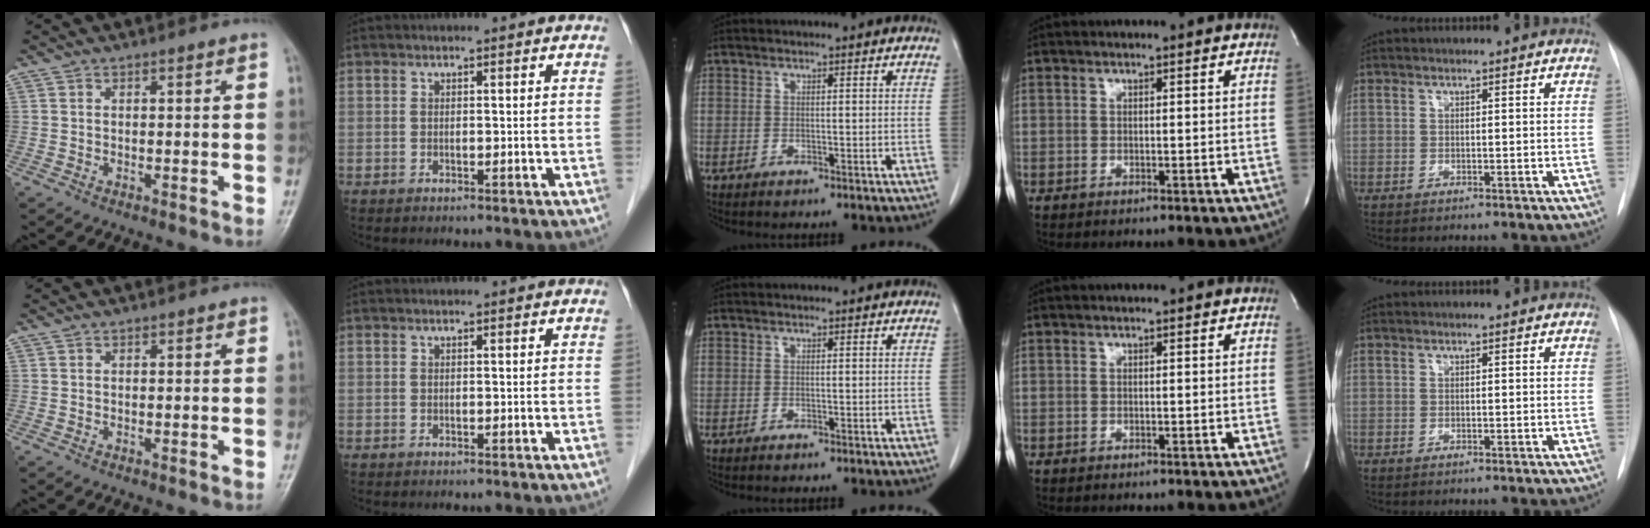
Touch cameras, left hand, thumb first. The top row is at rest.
{}